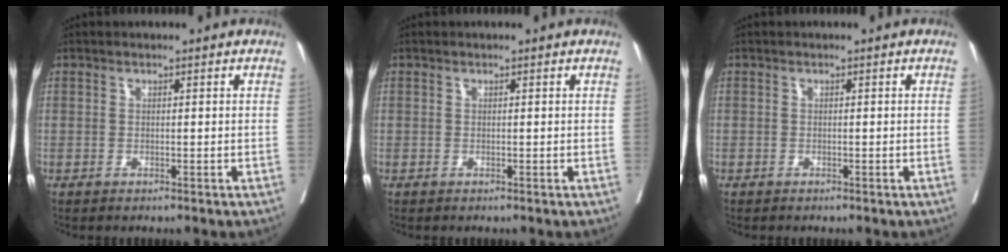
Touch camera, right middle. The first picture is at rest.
{"total": 0.0}
{"total": 0.0}